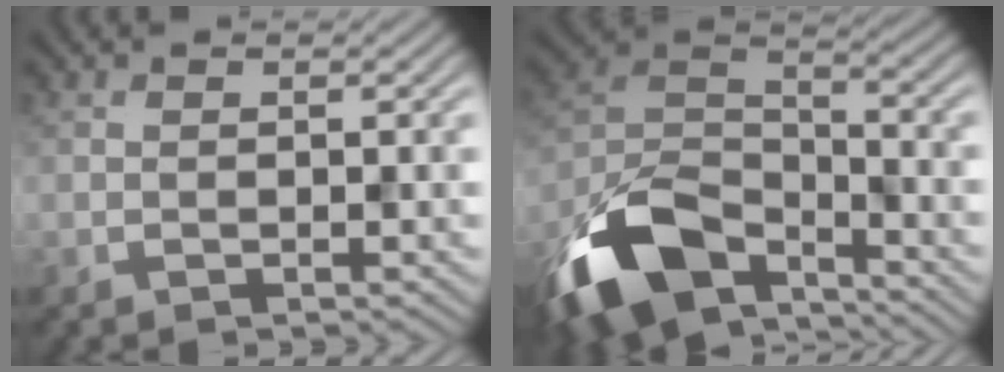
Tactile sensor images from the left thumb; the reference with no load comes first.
{"total": 14.6, "force": [-9.8, 6.7, 8.3], "torque": [-0.192, -0.014, -0.203]}